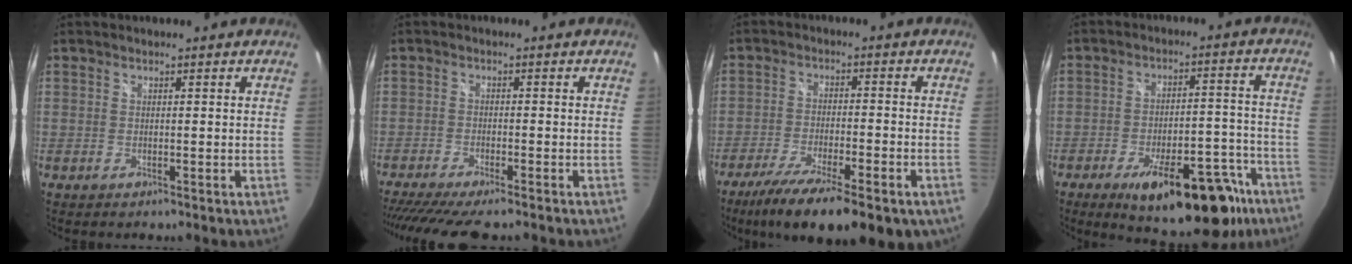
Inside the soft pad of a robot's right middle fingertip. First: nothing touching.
{"total": 10.4, "force": [-9.0, 0.5, 5.3], "torque": [-0.121, -0.032, -0.146]}
{"total": 17.3, "force": [-11.4, 5.0, 12.1], "torque": [-0.224, -0.051, -0.178]}
{"total": 19.7, "force": [-12.1, 7.3, 13.6], "torque": [-0.188, 0.000, -0.152]}